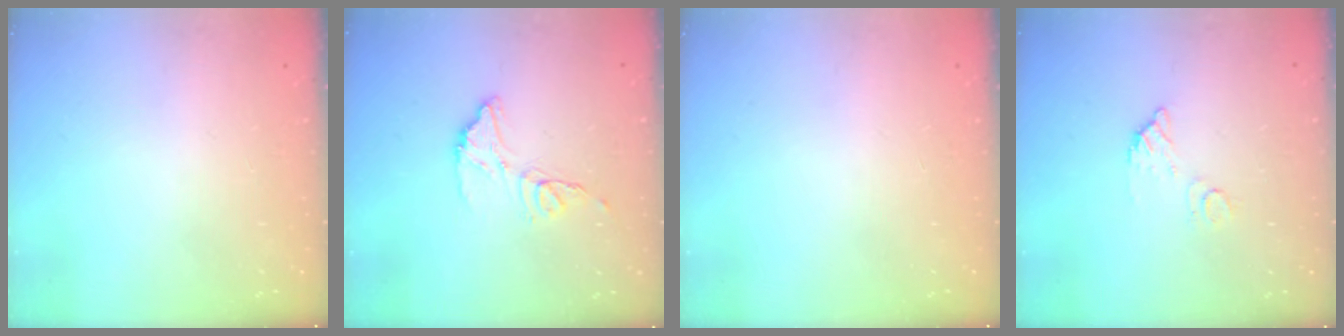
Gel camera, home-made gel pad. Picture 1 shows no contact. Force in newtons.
{"total": 11.3, "press": 11.2, "slide": 0.9}
{"total": 0.0}
{"total": 5.8, "press": 5.8, "slide": 0.2}